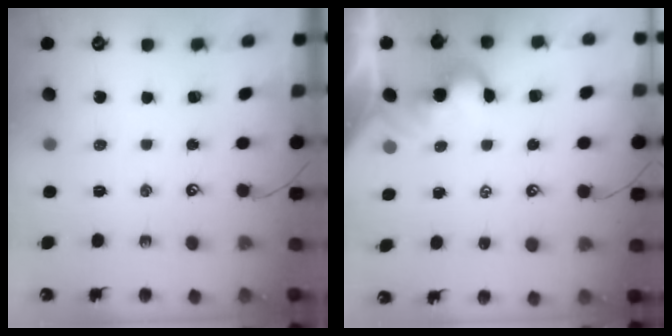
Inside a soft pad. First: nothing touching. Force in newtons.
{"total": 2.1, "press": 2.0, "slide": 0.5}